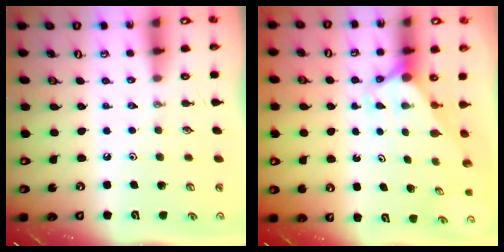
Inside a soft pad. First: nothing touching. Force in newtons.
{"total": 2.9, "press": 2.9, "slide": 0.0}